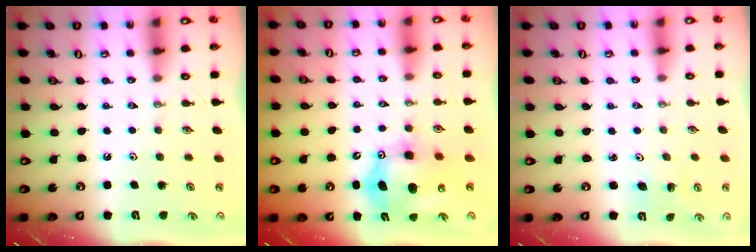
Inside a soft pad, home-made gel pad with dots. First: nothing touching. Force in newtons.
{"total": 12.0, "press": 11.6, "slide": 2.8}
{"total": 3.5, "press": 3.5, "slide": 0.3}